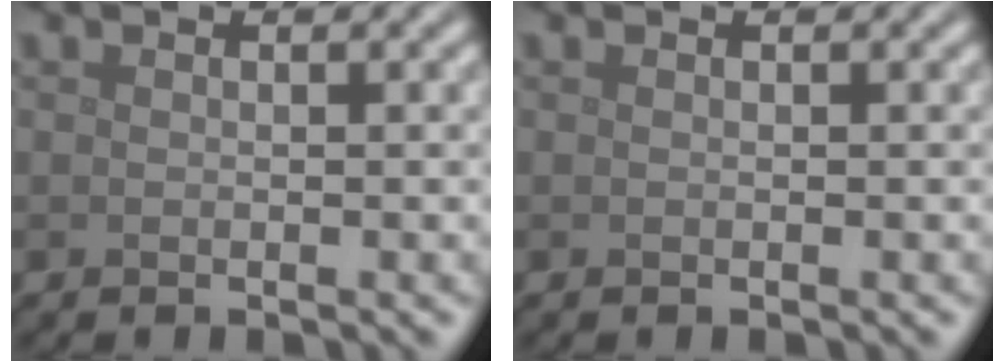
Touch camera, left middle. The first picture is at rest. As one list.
[{"total": 0.0}]